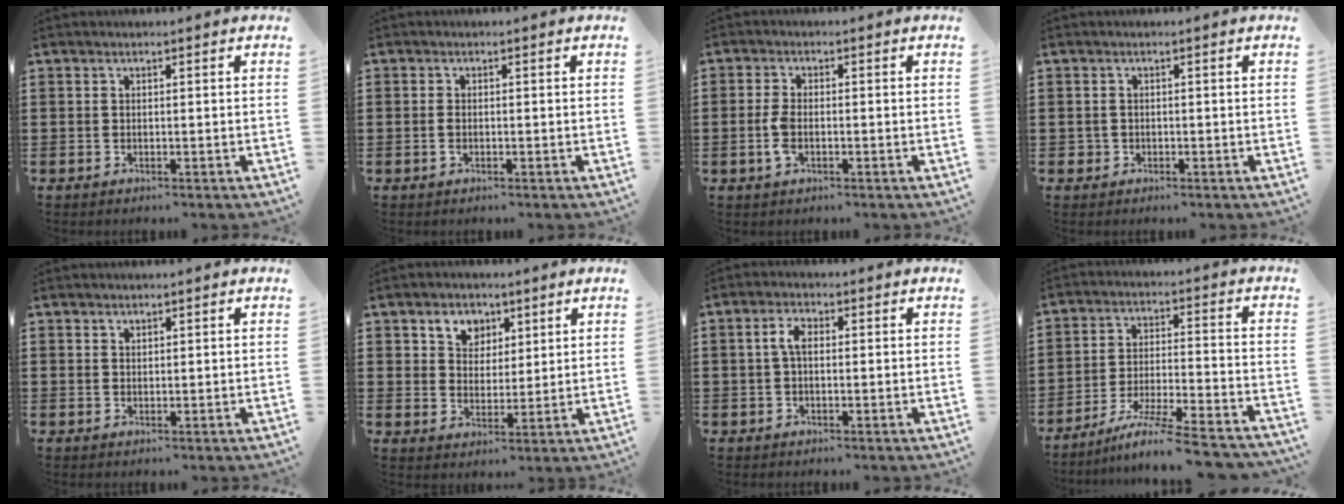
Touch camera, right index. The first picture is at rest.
{"total": 1.0, "force": [-0.3, 0.4, 0.9], "torque": [-0.027, -0.006, -0.007]}
{"total": 3.4, "force": [-0.8, 1.4, 3.0], "torque": [-0.077, -0.007, -0.020]}
{"total": 0.9, "force": [-0.4, 0.8, 0.1], "torque": [-0.004, 0.004, -0.010]}
{"total": 1.0, "force": [0.8, 0.4, 0.1], "torque": [-0.002, 0.001, 0.016]}
{"total": 4.7, "force": [2.7, 3.6, 1.1], "torque": [-0.032, 0.011, 0.048]}
{"total": 3.1, "force": [0.2, 1.5, 2.7], "torque": [-0.062, 0.006, -0.001]}
{"total": 8.6, "force": [-7.3, -0.2, 4.6], "torque": [-0.087, -0.006, -0.144]}